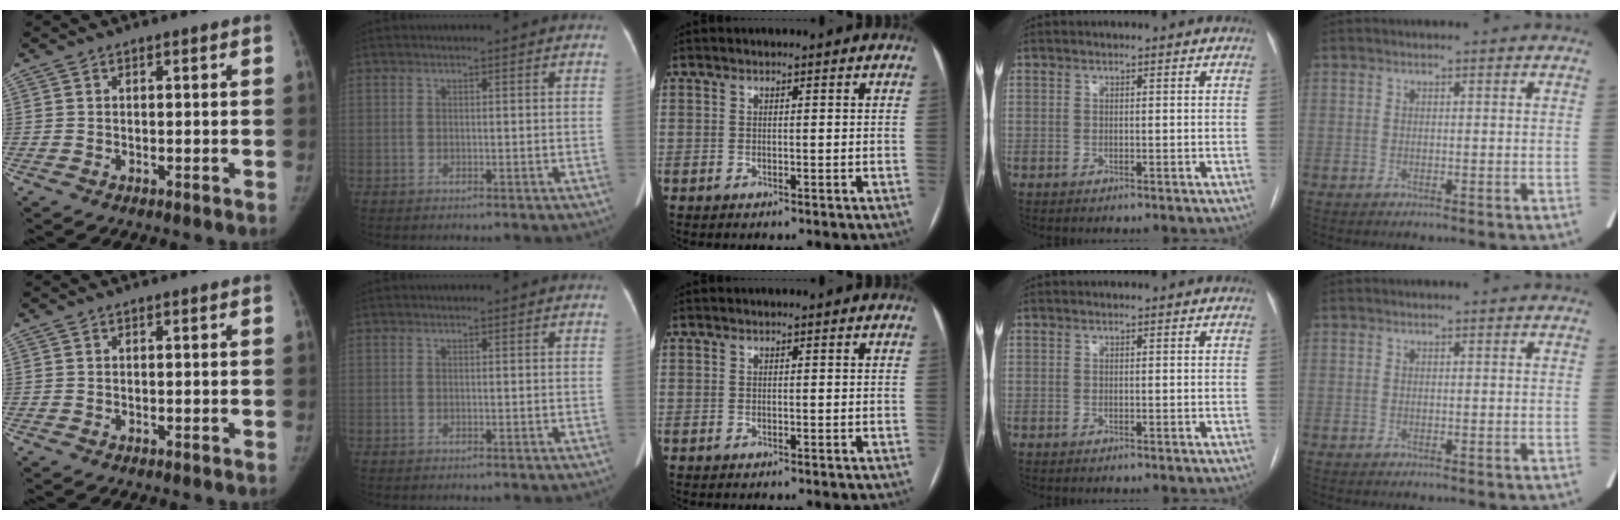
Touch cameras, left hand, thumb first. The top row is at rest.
{}